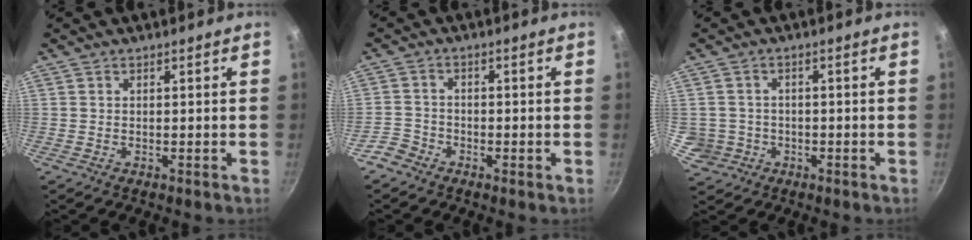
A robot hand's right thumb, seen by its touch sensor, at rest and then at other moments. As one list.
[{"total": 3.3, "force": [-2.4, 2.2, 0.7], "torque": [-0.007, 0.028, -0.048]}, {"total": 4.7, "force": [-0.9, 4.6, 0.9], "torque": [-0.004, 0.015, -0.005]}]